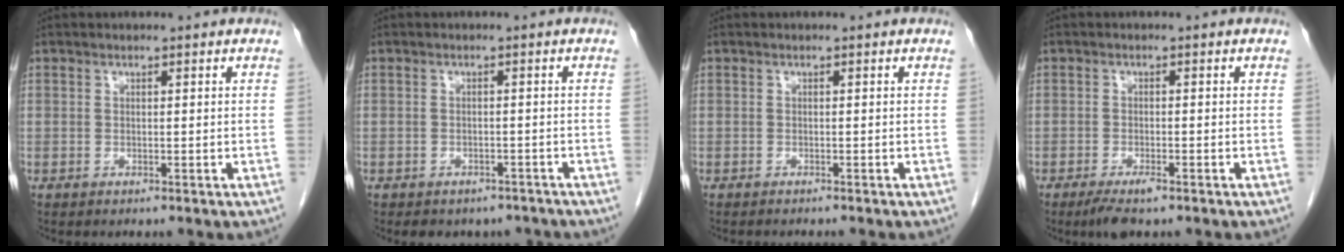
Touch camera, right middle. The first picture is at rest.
{"total": 5.9, "force": [-5.0, 3.0, 1.0], "torque": [-0.004, 0.012, -0.055]}
{"total": 2.4, "force": [-2.2, 0.1, 0.9], "torque": [-0.010, -0.002, -0.026]}
{"total": 3.4, "force": [-2.3, 0.8, 2.4], "torque": [-0.046, -0.005, -0.038]}